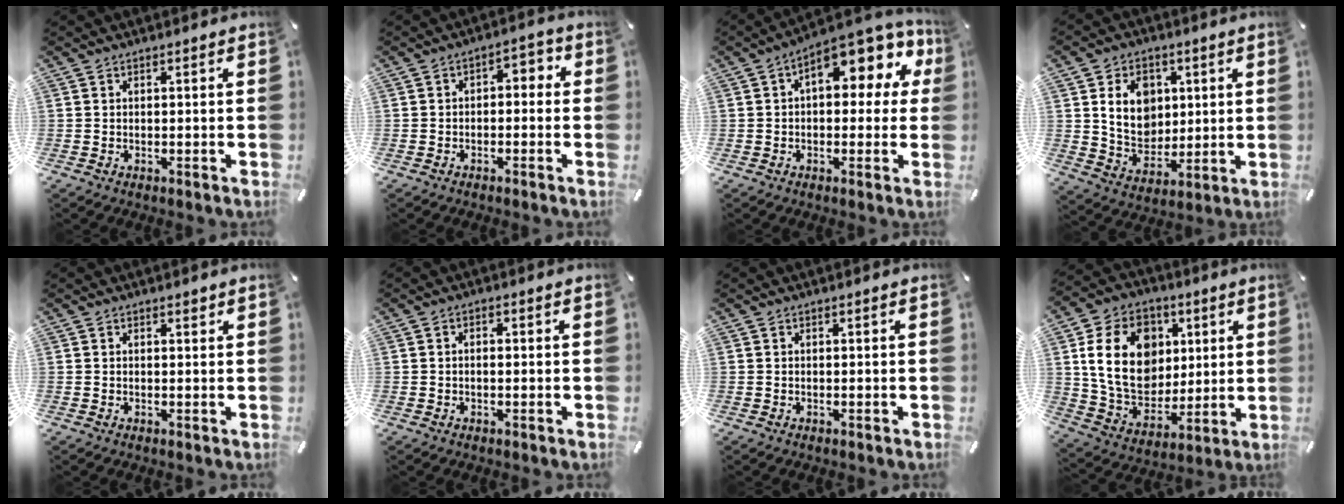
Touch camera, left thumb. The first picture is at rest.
{"total": 3.2, "force": [-2.1, 1.8, 1.6], "torque": [-0.031, 0.020, -0.044]}
{"total": 12.4, "force": [5.2, 6.2, 9.4], "torque": [-0.123, -0.040, 0.087]}
{"total": 11.2, "force": [2.9, 9.3, 5.4], "torque": [-0.087, -0.003, 0.056]}
{"total": 0.7, "force": [0.5, 0.3, 0.4], "torque": [0.000, -0.002, 0.008]}
{"total": 1.1, "force": [-0.2, 0.7, 0.9], "torque": [-0.016, 0.001, -0.005]}
{"total": 0.0}
{"total": 19.4, "force": [4.2, 15.2, 11.3], "torque": [-0.206, -0.002, 0.081]}